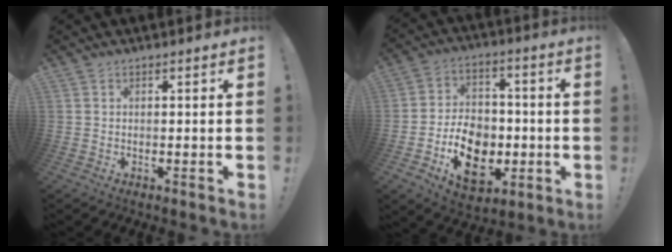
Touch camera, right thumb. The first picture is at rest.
{"total": 15.5, "force": [-5.1, 11.5, 9.0], "torque": [-0.149, 0.034, -0.079]}